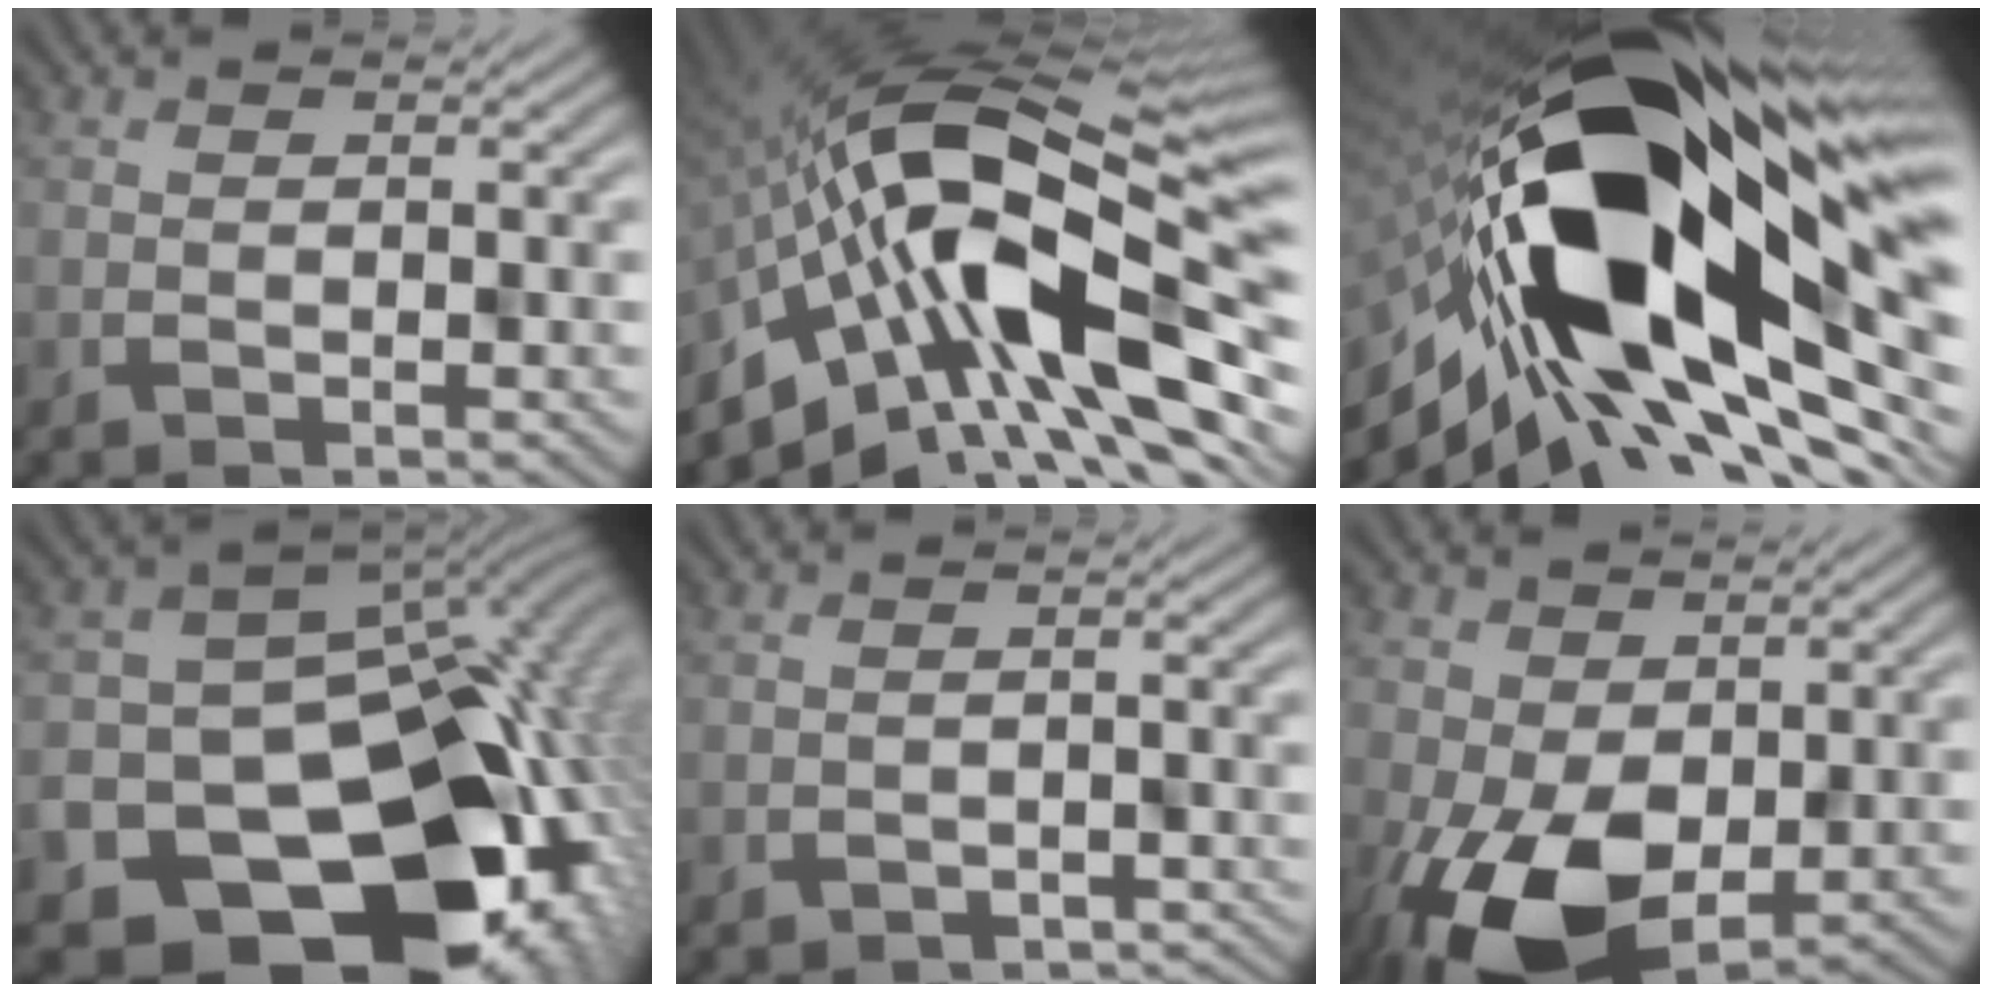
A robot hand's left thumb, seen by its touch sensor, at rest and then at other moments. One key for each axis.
{"total": 18.1, "fx": -3.9, "fy": 7.6, "fz": 16.0, "tx": -0.307, "ty": -0.015, "tz": -0.085}
{"total": 21.2, "fx": -0.6, "fy": 10.0, "fz": 18.7, "tx": -0.367, "ty": -0.060, "tz": -0.017}
{"total": 19.8, "fx": -8.8, "fy": 15.1, "fz": 9.3, "tx": -0.134, "ty": -0.056, "tz": -0.115}
{"total": 2.2, "fx": -2.0, "fy": 0.9, "fz": 0.2, "tx": -0.003, "ty": -0.006, "tz": -0.019}
{"total": 10.7, "fx": -3.2, "fy": 6.6, "fz": 7.7, "tx": -0.159, "ty": -0.050, "tz": -0.036}